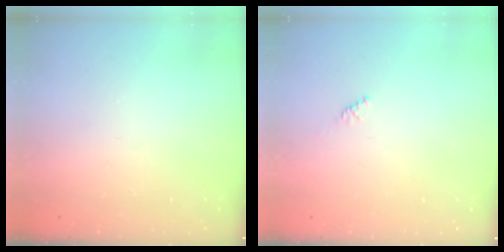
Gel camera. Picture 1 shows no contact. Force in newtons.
{"total": 1.6, "press": 1.5, "slide": 0.4}